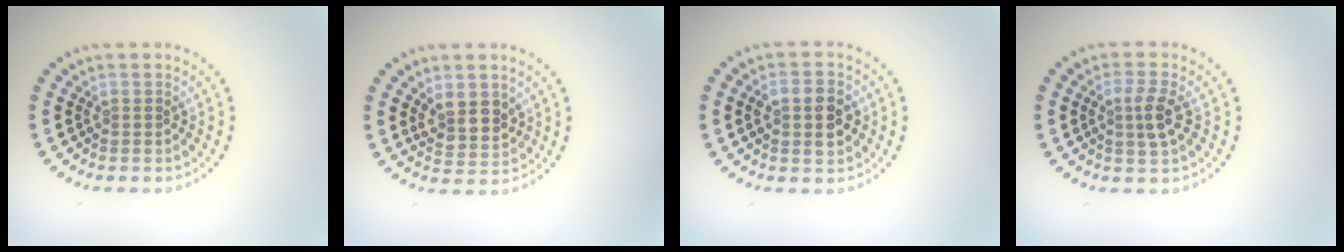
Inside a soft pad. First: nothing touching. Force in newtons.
{"total": 3.0, "press": 2.7, "slide": 1.3}
{"total": 3.7, "press": 3.7, "slide": 0.3}
{"total": 2.6, "press": 2.4, "slide": 1.0}